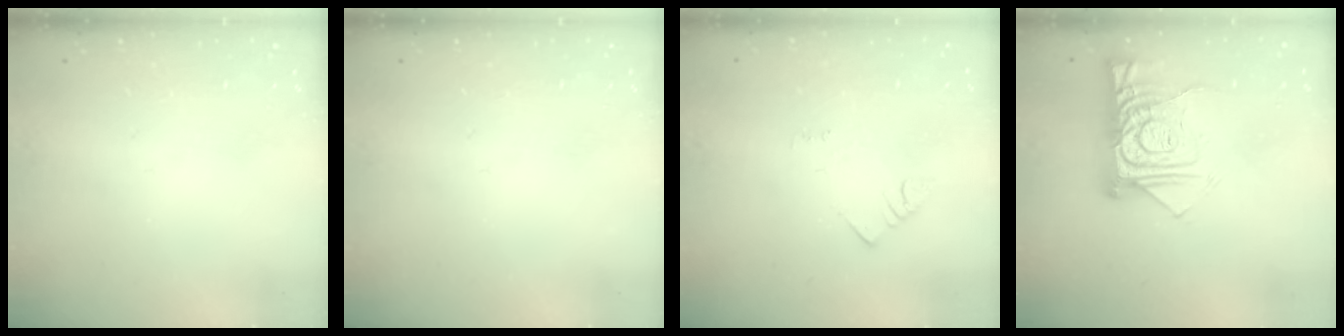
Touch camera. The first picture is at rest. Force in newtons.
{"total": 0.0}
{"total": 1.5, "press": 1.5, "slide": 0.3}
{"total": 14.7, "press": 14.6, "slide": 1.8}